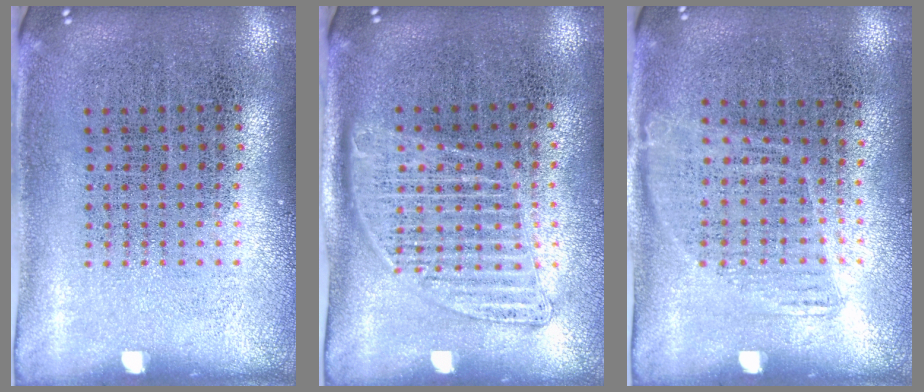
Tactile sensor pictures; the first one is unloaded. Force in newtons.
{"total": 1.4, "press": 1.3, "slide": 0.6}
{"total": 1.1, "press": 0.9, "slide": 0.7}